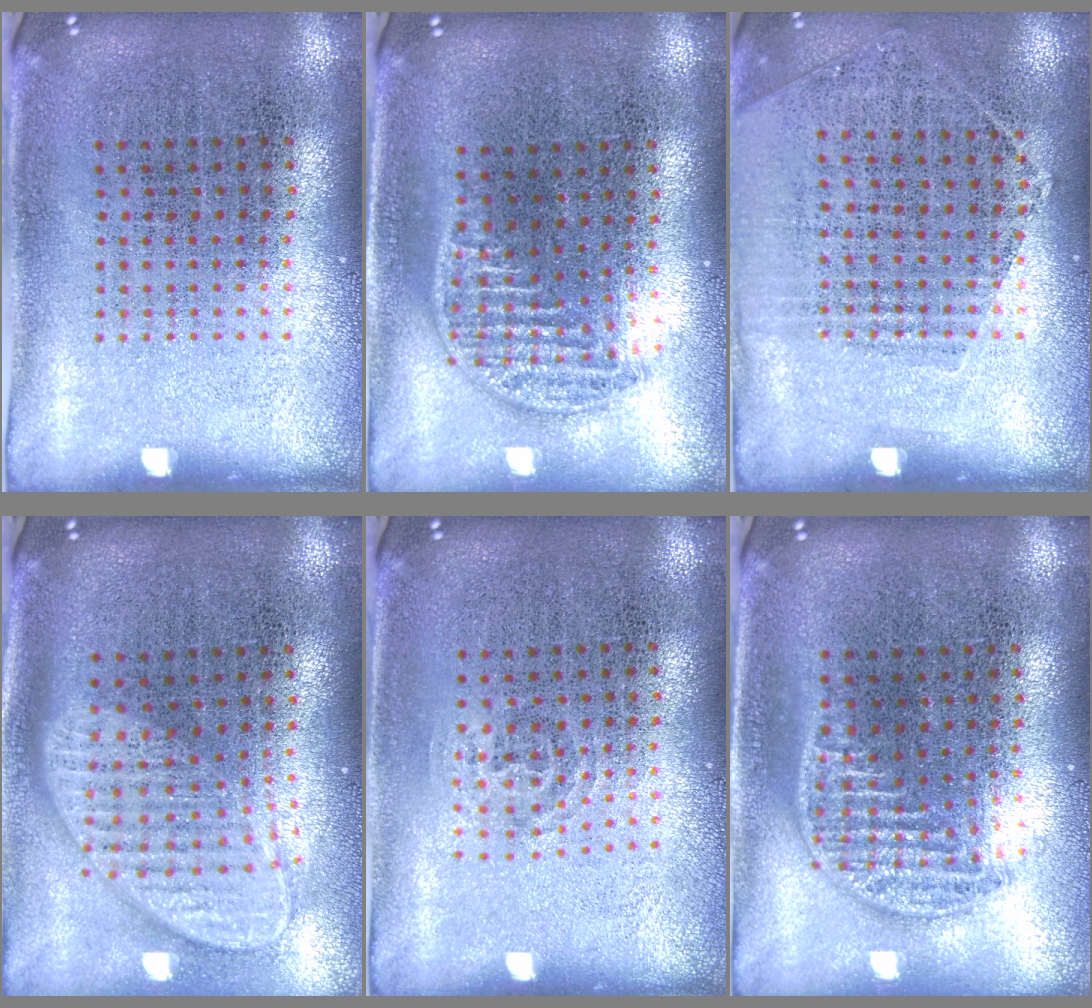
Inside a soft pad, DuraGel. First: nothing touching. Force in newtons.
{"total": 1.3, "press": 1.1, "slide": 0.5}
{"total": 1.2, "press": 1.0, "slide": 0.6}
{"total": 2.0, "press": 1.5, "slide": 1.3}
{"total": 0.9, "press": 0.6, "slide": 0.7}
{"total": 1.3, "press": 1.1, "slide": 0.5}